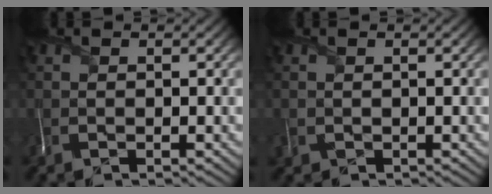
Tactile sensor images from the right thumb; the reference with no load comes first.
{"total": 0.6, "force": [0.1, 0.5, -0.3], "torque": [0.002, -0.005, -0.003]}